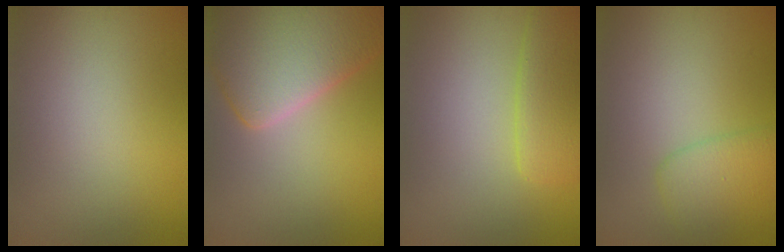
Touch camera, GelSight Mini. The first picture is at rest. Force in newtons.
{"total": 10.2, "press": 10.2, "slide": 0.6}
{"total": 3.7, "press": 3.7, "slide": 0.4}
{"total": 2.9, "press": 2.9, "slide": 0.1}